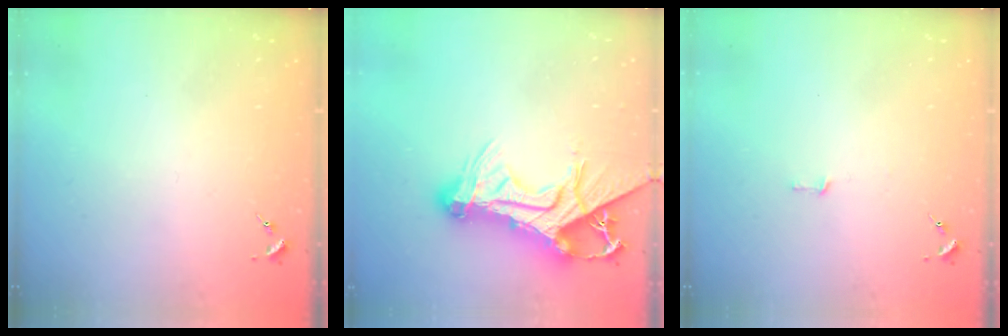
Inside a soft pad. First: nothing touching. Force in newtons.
{"total": 19.7, "press": 19.6, "slide": 1.8}
{"total": 2.6, "press": 2.6, "slide": 0.2}